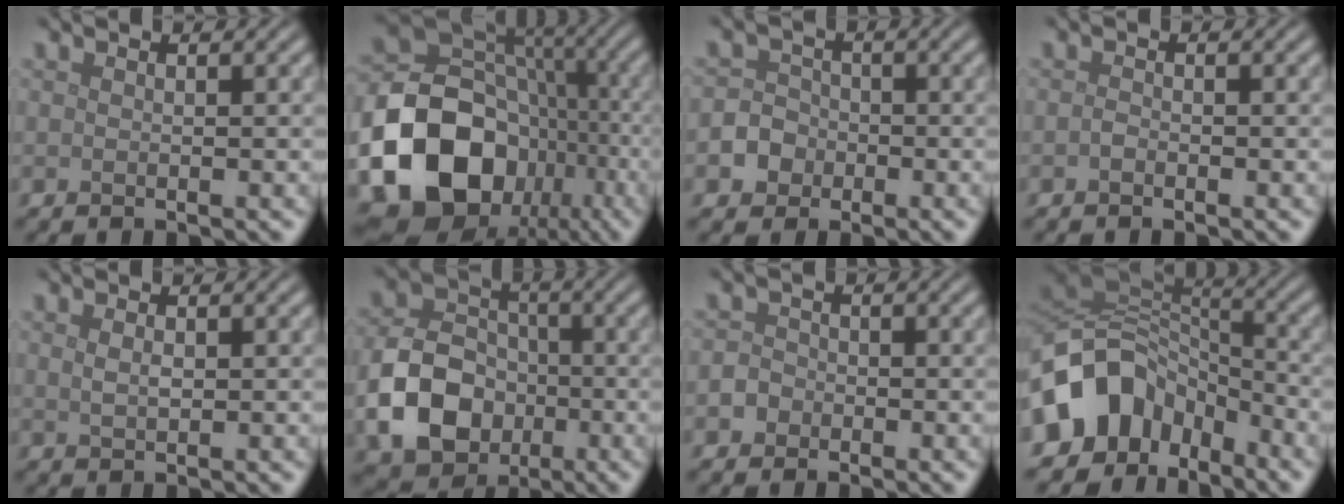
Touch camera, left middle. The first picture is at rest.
{"total": 18.0, "force": [-6.4, 14.3, 8.8], "torque": [-0.181, -0.018, -0.116]}
{"total": 4.0, "force": [-1.8, 3.5, 0.9], "torque": [0.005, 0.001, -0.044]}
{"total": 0.7, "force": [-0.4, 0.4, 0.3], "torque": [-0.009, 0.000, -0.010]}
{"total": 1.1, "force": [0.2, 0.6, 0.9], "torque": [-0.023, -0.001, 0.007]}
{"total": 8.5, "force": [-2.6, 6.6, 4.7], "torque": [-0.095, -0.010, -0.052]}
{"total": 2.0, "force": [-0.9, 1.7, 0.6], "torque": [0.005, 0.005, -0.025]}
{"total": 11.1, "force": [-5.2, 8.2, 5.4], "torque": [-0.105, 0.001, -0.102]}